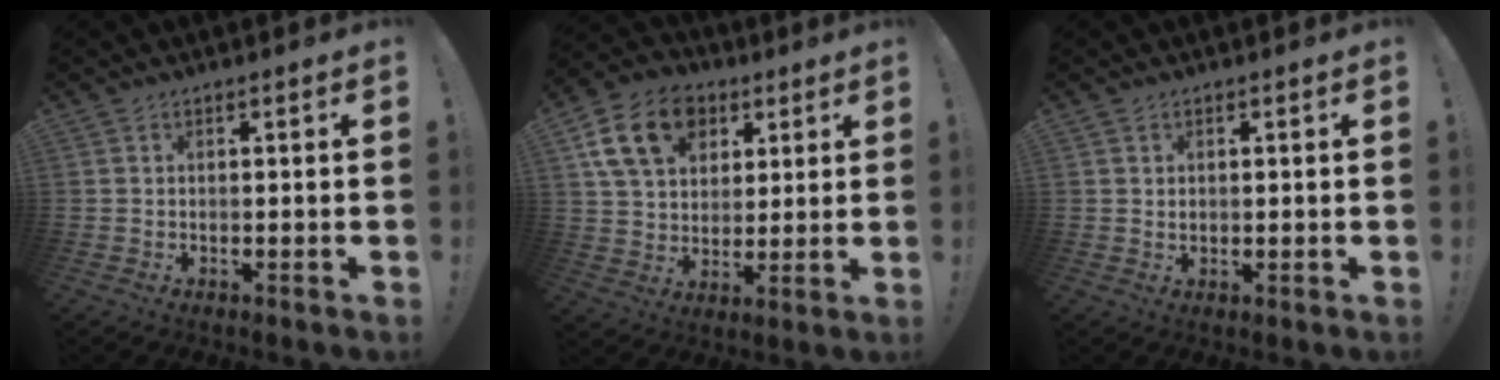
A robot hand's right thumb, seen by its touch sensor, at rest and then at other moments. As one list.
[{"total": 17.4, "force": [7.6, 12.6, 9.3], "torque": [-0.148, -0.022, 0.147]}, {"total": 1.0, "force": [0.5, 0.8, 0.3], "torque": [0.001, -0.002, 0.008]}]